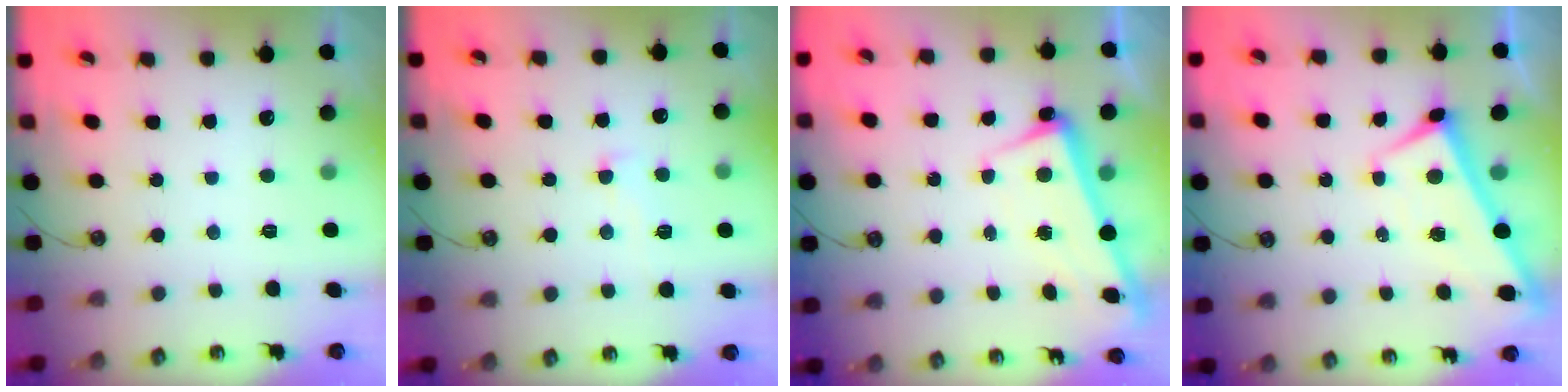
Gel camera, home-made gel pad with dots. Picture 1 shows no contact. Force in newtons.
{"total": 2.1, "press": 2.0, "slide": 0.5}
{"total": 2.3, "press": 2.2, "slide": 0.7}
{"total": 1.9, "press": 1.9, "slide": 0.2}